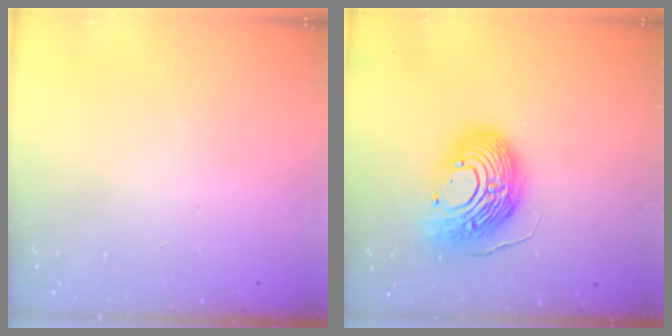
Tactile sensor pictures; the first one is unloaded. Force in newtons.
{"total": 17.0, "press": 16.9, "slide": 1.5}